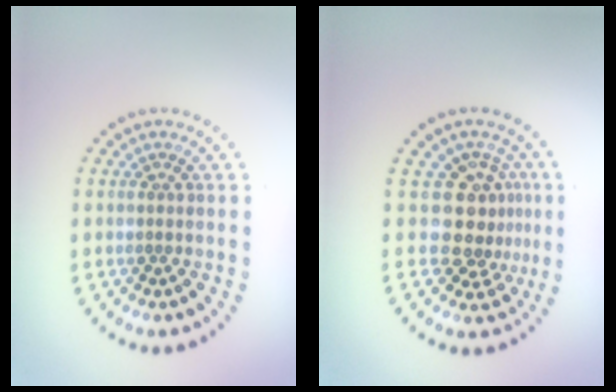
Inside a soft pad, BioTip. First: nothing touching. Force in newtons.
{"total": 3.9, "press": 3.0, "slide": 2.5}